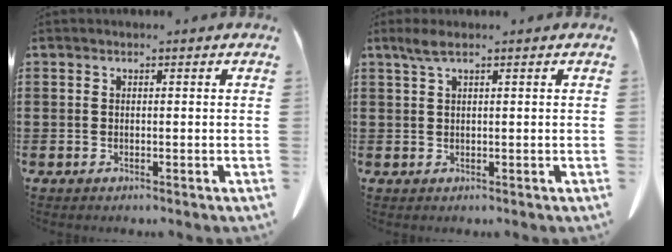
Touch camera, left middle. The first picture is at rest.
{"total": 2.0, "force": [1.1, 0.3, 1.7], "torque": [-0.036, 0.002, 0.020]}